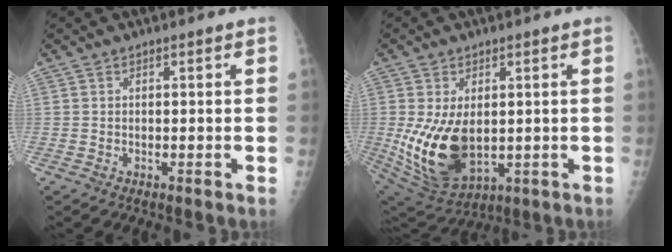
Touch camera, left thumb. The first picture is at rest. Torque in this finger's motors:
{"motor_torque": [0.56, 0.71, 1.81, 0.04, 0.39]}